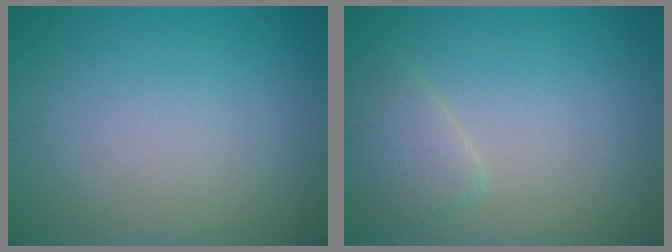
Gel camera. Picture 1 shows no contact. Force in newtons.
{"total": 2.5, "press": 2.5, "slide": 0.2}